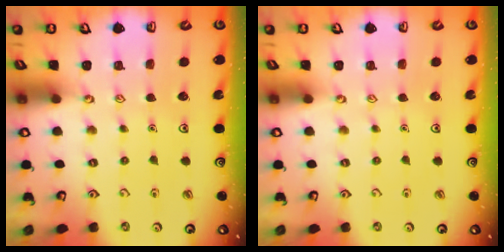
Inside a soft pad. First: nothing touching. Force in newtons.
{"total": 0.0}